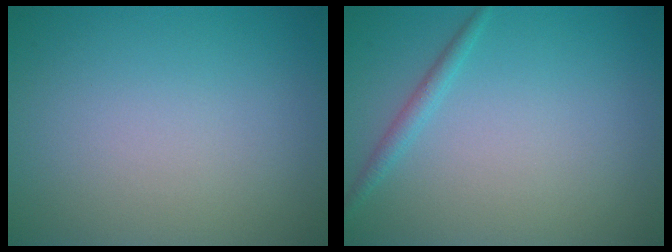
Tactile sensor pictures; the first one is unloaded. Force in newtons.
{"total": 1.3, "press": 1.3, "slide": 0.0}